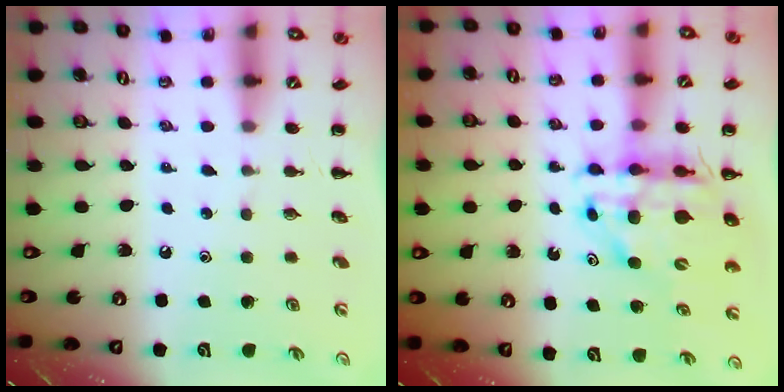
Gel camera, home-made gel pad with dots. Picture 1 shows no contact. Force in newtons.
{"total": 12.4, "press": 12.0, "slide": 3.4}